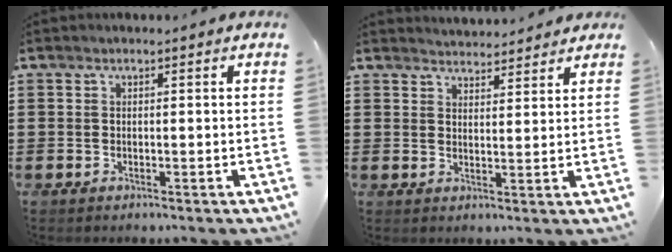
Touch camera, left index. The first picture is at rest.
{"total": 3.1, "force": [3.1, 0.3, 0.1], "torque": [-0.011, -0.012, 0.057]}